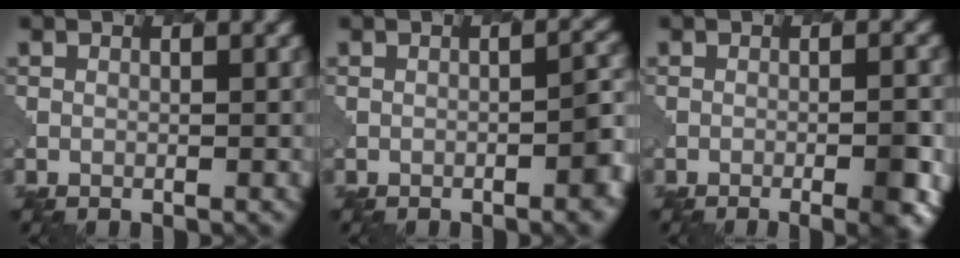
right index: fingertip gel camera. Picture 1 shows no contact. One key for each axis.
{"total": 3.0, "fx": -1.2, "fy": 0.7, "fz": 2.6, "tx": -0.032, "ty": 0.007, "tz": -0.022}
{"total": 4.2, "fx": -1.5, "fy": 1.3, "fz": 3.7, "tx": -0.040, "ty": 0.005, "tz": -0.017}